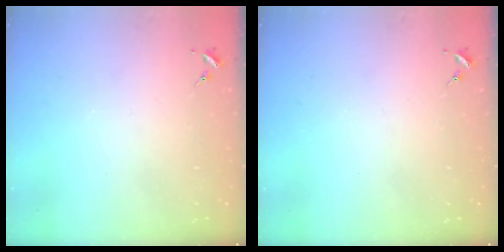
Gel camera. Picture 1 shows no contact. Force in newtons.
{"total": 0.0}